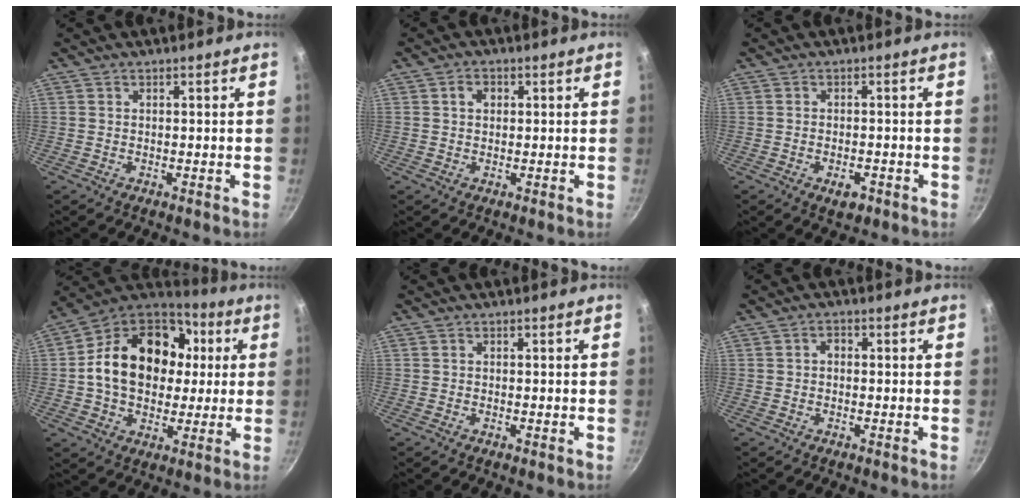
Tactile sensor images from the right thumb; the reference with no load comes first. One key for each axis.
{"total": 2.6, "fx": 0.6, "fy": 2.0, "fz": 1.5, "tx": -0.016, "ty": 0.004, "tz": 0.007}
{"total": 3.4, "fx": -1.7, "fy": 1.8, "fz": 2.3, "tx": -0.031, "ty": 0.008, "tz": -0.023}
{"total": 22.1, "fx": 2.6, "fy": 16.5, "fz": 14.5, "tx": -0.228, "ty": 0.029, "tz": 0.036}
{"total": 0.0}
{"total": 1.5, "fx": -0.1, "fy": 1.2, "fz": 1.0, "tx": -0.014, "ty": 0.009, "tz": -0.003}